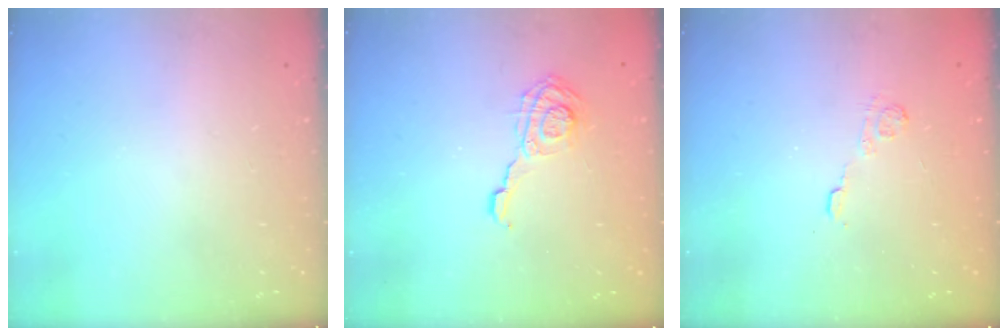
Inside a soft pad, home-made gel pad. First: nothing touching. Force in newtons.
{"total": 8.4, "press": 8.4, "slide": 0.1}
{"total": 2.7, "press": 2.3, "slide": 1.4}